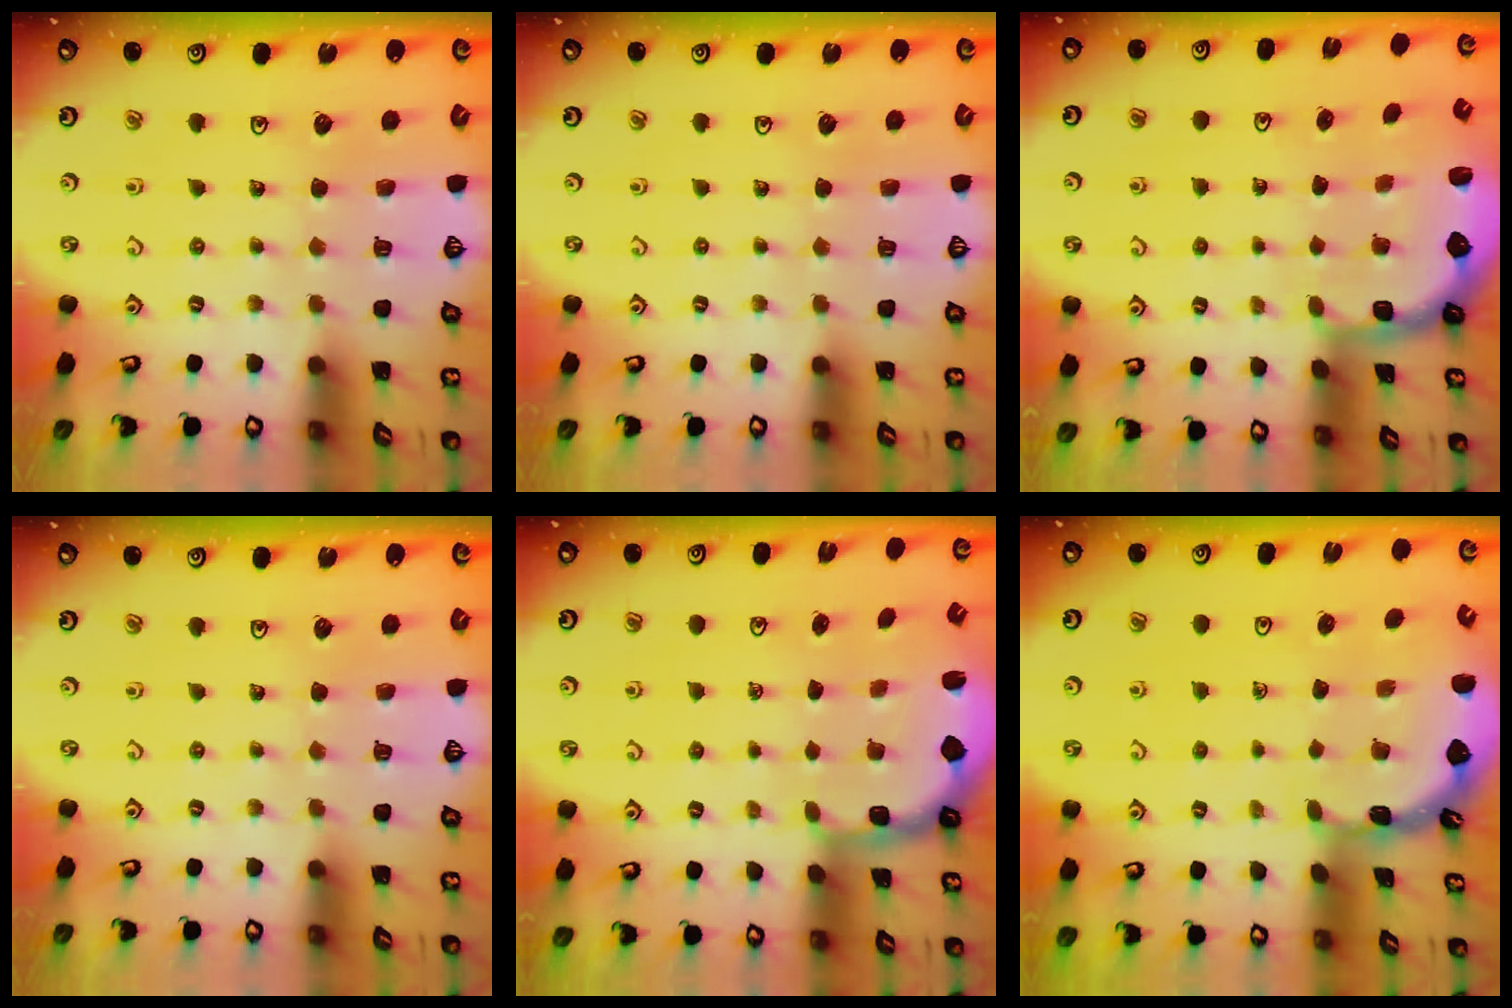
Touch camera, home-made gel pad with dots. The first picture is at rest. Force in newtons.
{"total": 0.0}
{"total": 2.3, "press": 1.7, "slide": 1.5}
{"total": 0.0}
{"total": 2.5, "press": 1.1, "slide": 2.2}
{"total": 1.8, "press": 1.8, "slide": 0.1}